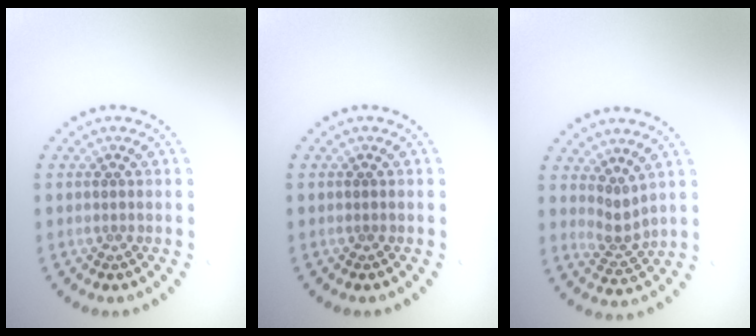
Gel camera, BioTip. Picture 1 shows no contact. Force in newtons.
{"total": 0.0}
{"total": 2.0, "press": 1.4, "slide": 1.5}